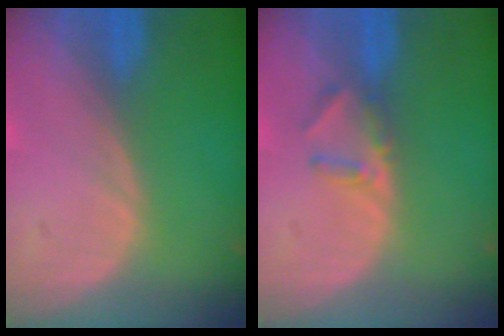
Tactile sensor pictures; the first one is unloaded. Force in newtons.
{"total": 2.9, "press": 2.6, "slide": 1.1}